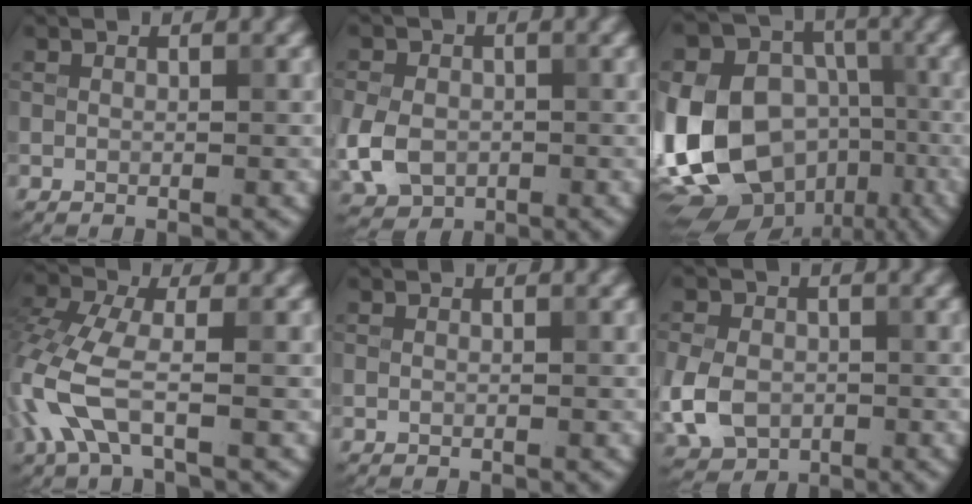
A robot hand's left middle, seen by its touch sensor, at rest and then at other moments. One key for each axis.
{"total": 5.3, "fx": -1.1, "fy": 4.1, "fz": 3.2, "tx": -0.080, "ty": -0.009, "tz": -0.027}
{"total": 15.6, "fx": -3.4, "fy": 11.6, "fz": 9.8, "tx": -0.216, "ty": -0.012, "tz": -0.056}
{"total": 5.9, "fx": -2.3, "fy": 2.7, "fz": 4.7, "tx": -0.129, "ty": -0.001, "tz": -0.059}
{"total": 0.0}
{"total": 6.1, "fx": -1.4, "fy": 4.6, "fz": 3.6, "tx": -0.092, "ty": -0.011, "tz": -0.033}